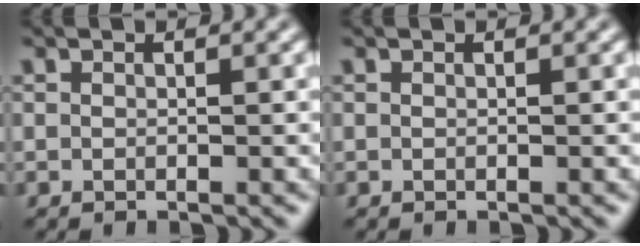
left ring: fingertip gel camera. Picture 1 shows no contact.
{"total": 0.0}